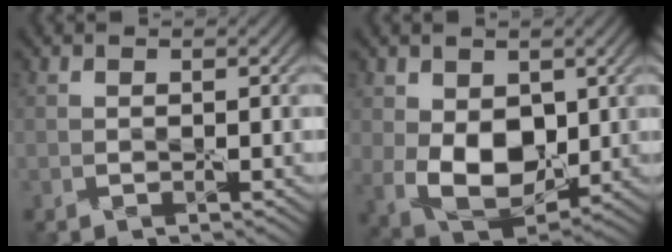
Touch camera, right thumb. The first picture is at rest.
{"total": 9.8, "force": [0.4, 6.8, 7.1], "torque": [-0.158, -0.018, 0.016]}